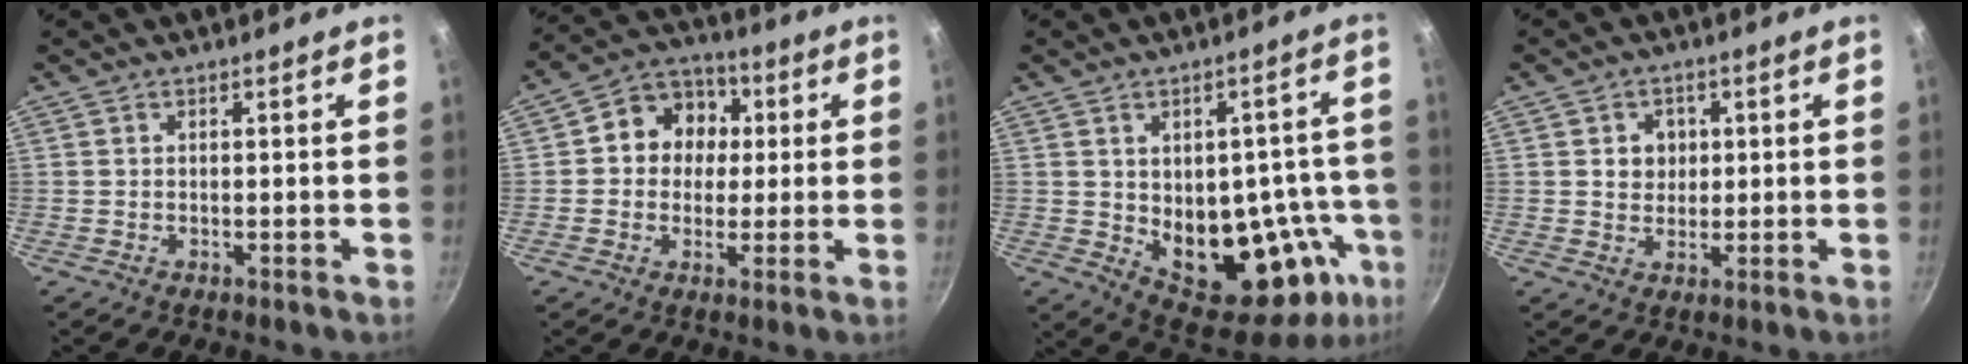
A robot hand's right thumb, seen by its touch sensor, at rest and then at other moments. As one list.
[{"total": 10.3, "force": [1.3, 9.1, 4.6], "torque": [-0.028, 0.016, 0.001]}, {"total": 20.5, "force": [-4.4, 12.6, 15.5], "torque": [-0.135, 0.007, -0.034]}, {"total": 4.3, "force": [0.9, 3.8, 1.7], "torque": [0.000, 0.000, 0.013]}]